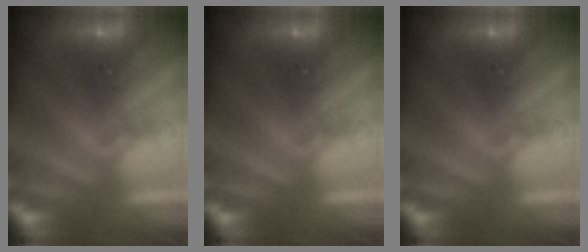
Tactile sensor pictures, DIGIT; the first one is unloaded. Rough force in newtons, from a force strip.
{"total": 0.0}
{"total": 0.0}